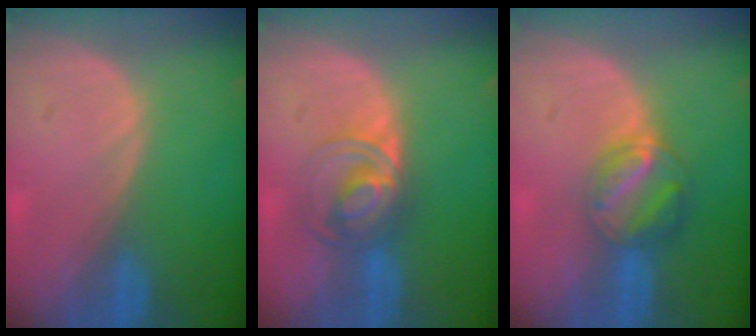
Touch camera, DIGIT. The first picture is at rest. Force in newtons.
{"total": 6.8, "press": 5.9, "slide": 3.3}
{"total": 6.4, "press": 5.6, "slide": 3.1}